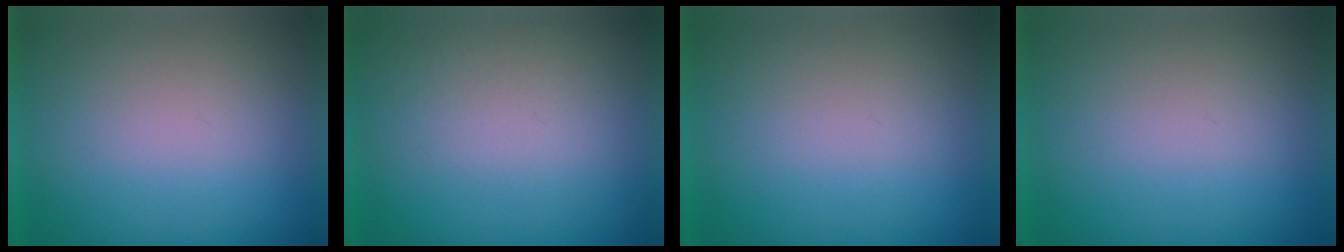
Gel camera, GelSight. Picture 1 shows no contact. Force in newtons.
{"total": 3.8}
{"total": 0.0}
{"total": 0.0}